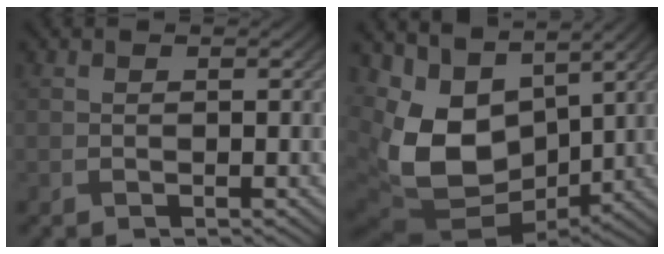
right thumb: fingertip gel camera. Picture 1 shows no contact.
{"total": 12.6, "force": [2.0, 8.7, 9.0], "torque": [-0.212, -0.021, 0.039]}